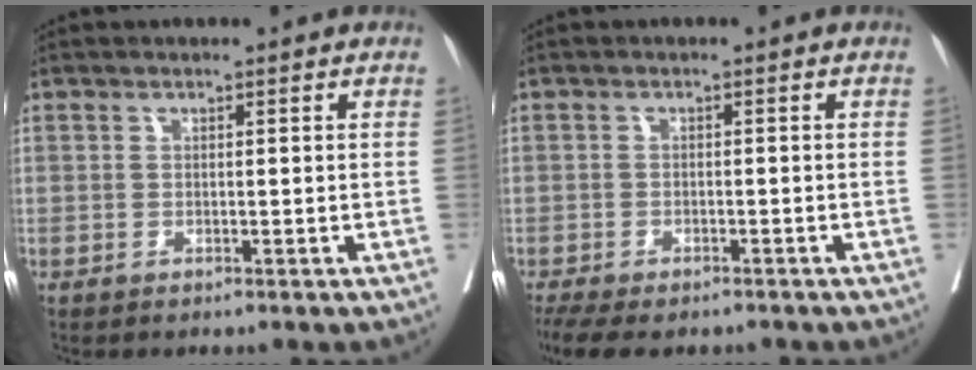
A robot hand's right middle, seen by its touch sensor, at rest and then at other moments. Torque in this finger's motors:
{"motor_torque": [0.78, -0.73, 0.32, 0.06]}